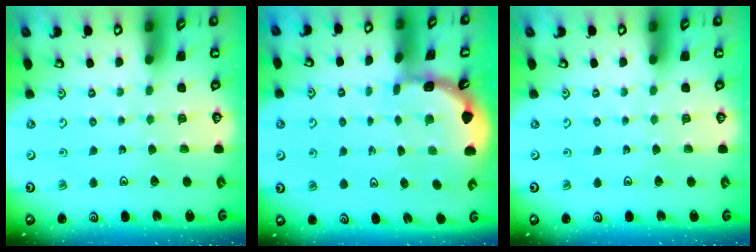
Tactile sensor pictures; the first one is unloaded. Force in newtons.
{"total": 1.8, "press": 1.8, "slide": 0.1}
{"total": 0.0}